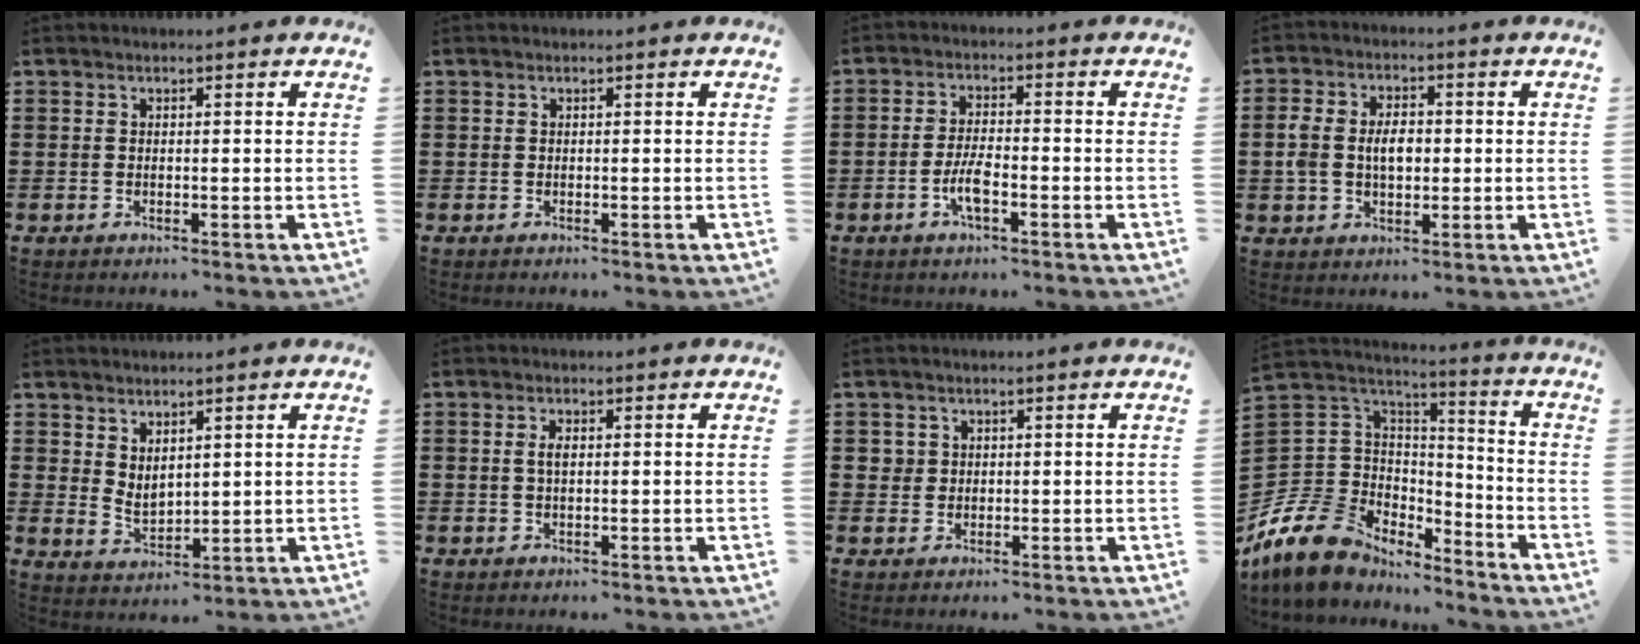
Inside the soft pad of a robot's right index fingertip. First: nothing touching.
{"total": 0.0}
{"total": 4.4, "force": [-1.8, 1.2, 3.8], "torque": [-0.092, -0.005, -0.042]}
{"total": 5.2, "force": [-0.1, 3.4, 4.0], "torque": [-0.082, 0.007, -0.008]}
{"total": 3.1, "force": [2.5, 1.5, 0.9], "torque": [-0.026, -0.003, 0.048]}
{"total": 1.9, "force": [0.3, 0.8, 1.7], "torque": [-0.035, 0.005, 0.003]}
{"total": 2.0, "force": [0.5, 1.9, 0.4], "torque": [-0.017, 0.010, 0.008]}
{"total": 12.3, "force": [-8.3, 8.3, 3.7], "torque": [-0.124, 0.017, -0.160]}